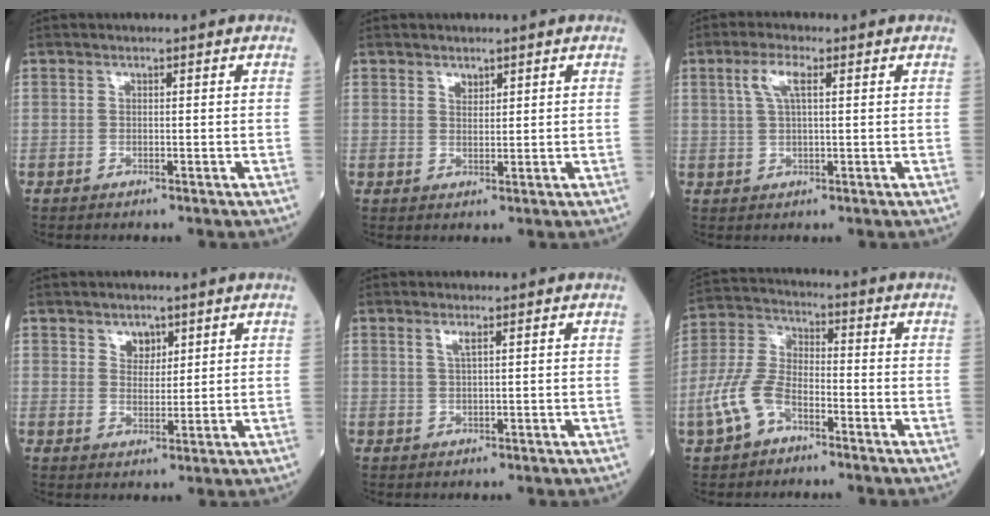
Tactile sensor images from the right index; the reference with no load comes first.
{"total": 1.6, "force": [1.2, 0.9, 0.7], "torque": [-0.010, -0.002, 0.022]}
{"total": 4.2, "force": [1.6, 1.0, 3.7], "torque": [-0.081, 0.011, 0.035]}
{"total": 3.2, "force": [2.0, 2.1, 1.4], "torque": [-0.020, 0.000, 0.037]}
{"total": 1.6, "force": [0.9, 0.0, 1.3], "torque": [-0.030, 0.000, 0.018]}
{"total": 8.8, "force": [-4.3, 4.7, 6.0], "torque": [-0.152, 0.012, -0.090]}